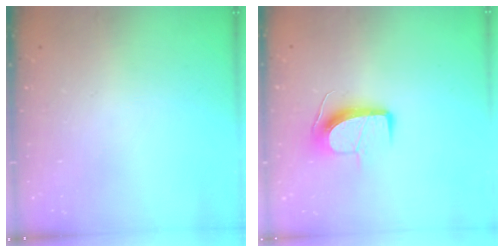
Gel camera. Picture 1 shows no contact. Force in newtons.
{"total": 9.9, "press": 9.9, "slide": 0.2}